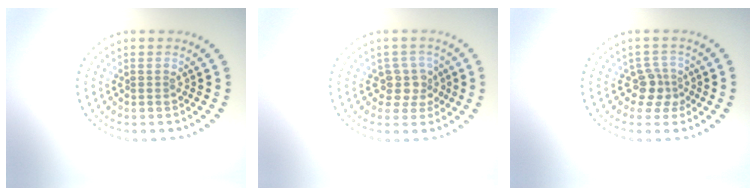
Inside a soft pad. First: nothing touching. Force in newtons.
{"total": 2.6, "press": 2.2, "slide": 1.5}
{"total": 2.3, "press": 1.8, "slide": 1.5}